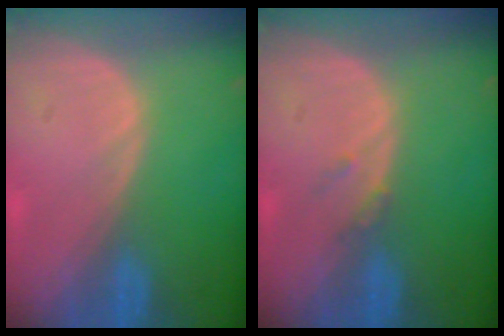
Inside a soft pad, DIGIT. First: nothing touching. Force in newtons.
{"total": 1.2, "press": 1.2, "slide": 0.3}